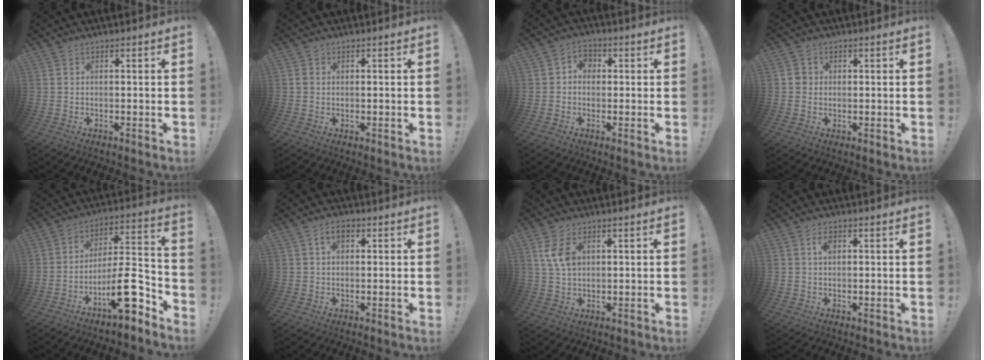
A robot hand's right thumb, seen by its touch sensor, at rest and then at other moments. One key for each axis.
{"total": 0.7, "fx": 0.3, "fy": 0.5, "fz": 0.4, "tx": -0.004, "ty": 0.002, "tz": 0.005}
{"total": 4.4, "fx": 0.0, "fy": 3.8, "fz": 2.4, "tx": -0.043, "ty": 0.011, "tz": 0.002}
{"total": 2.3, "fx": 0.2, "fy": 2.2, "fz": 0.8, "tx": -0.003, "ty": 0.002, "tz": 0.001}
{"total": 17.1, "fx": -8.1, "fy": 5.5, "fz": 14.0, "tx": -0.213, "ty": 0.055, "tz": -0.123}
{"total": 3.8, "fx": 1.2, "fy": 2.3, "fz": 2.7, "tx": -0.043, "ty": 0.005, "tz": 0.021}
{"total": 7.2, "fx": 2.7, "fy": 4.3, "fz": 5.0, "tx": -0.100, "ty": -0.010, "tz": 0.049}
{"total": 2.6, "fx": 0.9, "fy": 1.5, "fz": 1.8, "tx": -0.027, "ty": 0.001, "tz": 0.013}